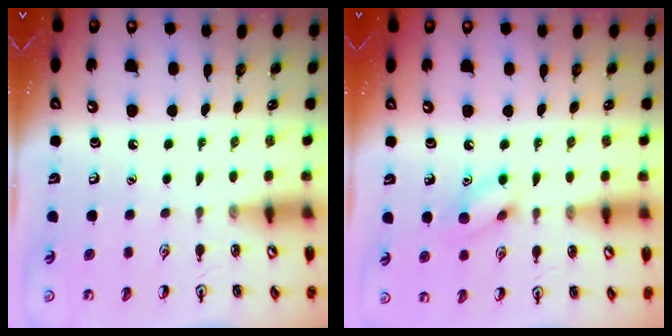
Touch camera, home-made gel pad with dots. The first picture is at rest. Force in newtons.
{"total": 8.7, "press": 8.6, "slide": 0.6}